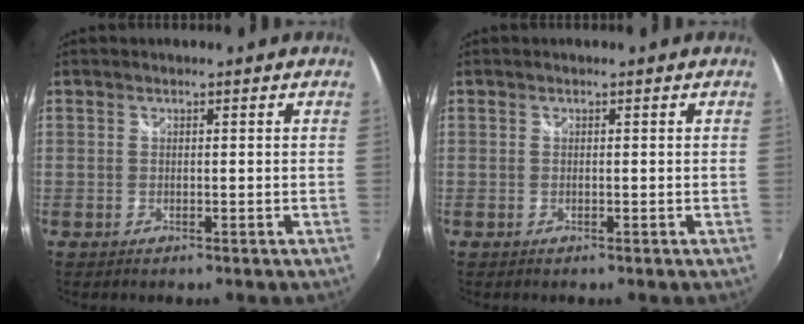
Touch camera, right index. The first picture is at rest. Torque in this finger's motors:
{"motor_torque": [-0.21, 0.08, -0.03, -0.01]}